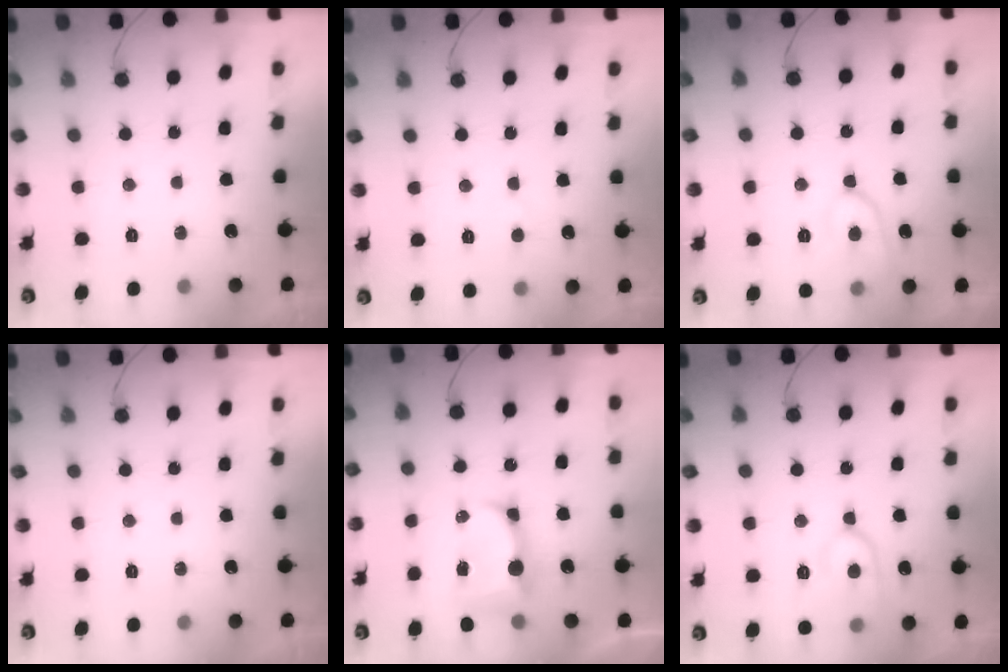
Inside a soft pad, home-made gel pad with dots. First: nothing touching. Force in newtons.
{"total": 2.7, "press": 2.7, "slide": 0.3}
{"total": 9.7, "press": 9.7, "slide": 0.9}
{"total": 0.0}
{"total": 10.2, "press": 10.2, "slide": 1.3}
{"total": 11.7, "press": 11.7, "slide": 1.0}